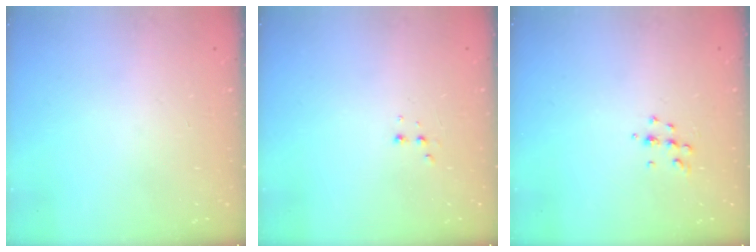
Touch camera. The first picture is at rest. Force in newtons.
{"total": 2.5, "press": 2.4, "slide": 0.8}
{"total": 4.7, "press": 4.6, "slide": 0.8}